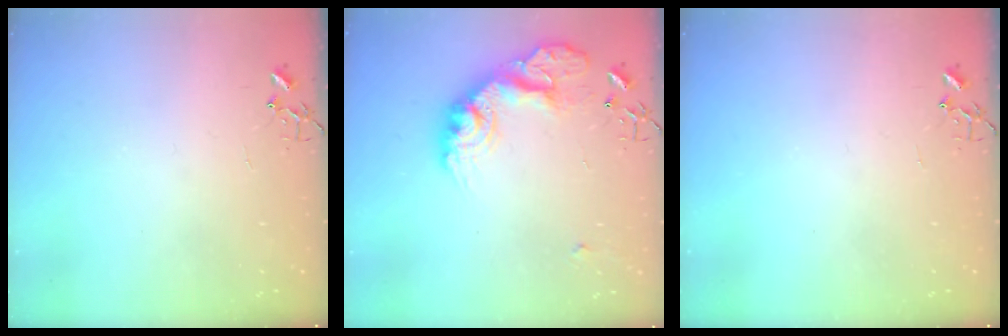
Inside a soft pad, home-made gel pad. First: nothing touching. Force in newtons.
{"total": 19.4, "press": 19.4, "slide": 1.4}
{"total": 0.0}